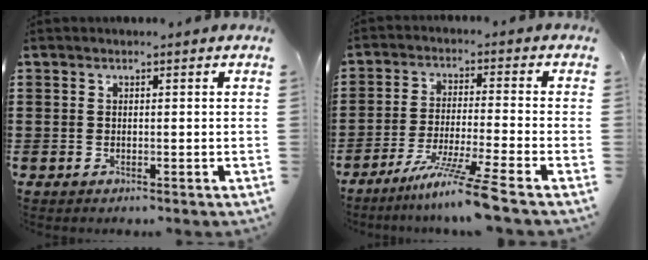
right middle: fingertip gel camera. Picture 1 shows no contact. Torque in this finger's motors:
{"motor_torque": [2.14, 0.00, 0.37, 0.19]}